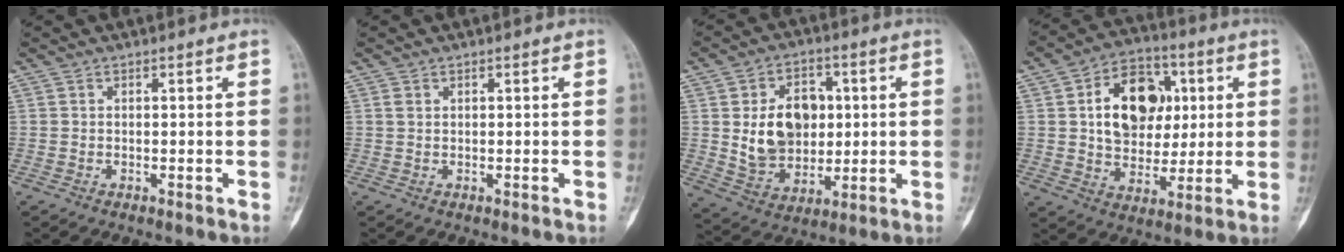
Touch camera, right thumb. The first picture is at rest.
{"total": 0.6, "force": [0.4, 0.4, 0.2], "torque": [-0.004, 0.002, 0.008]}
{"total": 13.9, "force": [1.7, 10.4, 9.1], "torque": [-0.111, -0.005, 0.040]}
{"total": 16.0, "force": [3.5, 11.5, 10.6], "torque": [-0.121, 0.004, 0.057]}